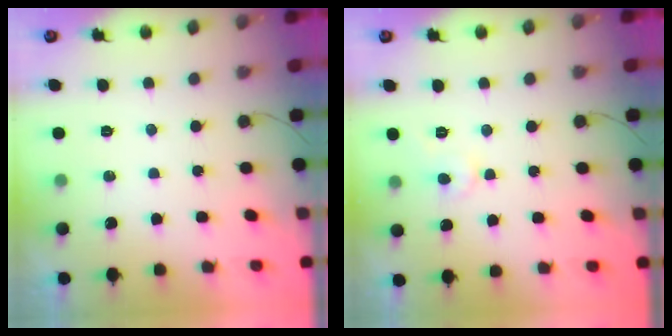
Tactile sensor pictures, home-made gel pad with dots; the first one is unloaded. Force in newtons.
{"total": 3.6, "press": 3.6, "slide": 0.3}